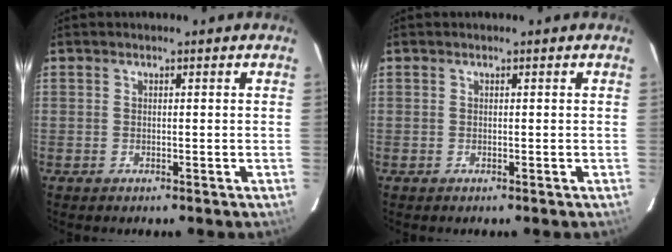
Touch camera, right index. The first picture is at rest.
{"total": 0.0}